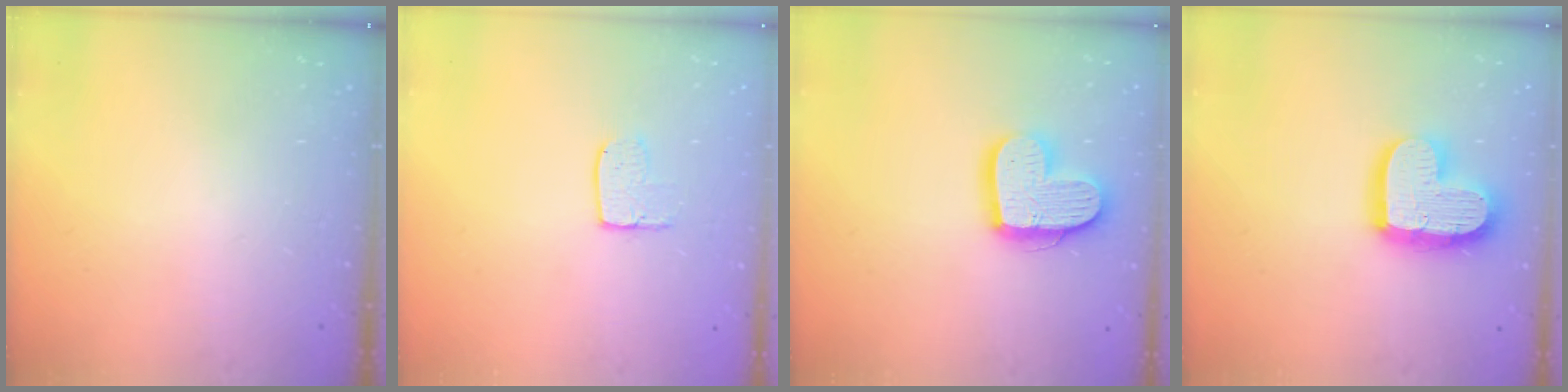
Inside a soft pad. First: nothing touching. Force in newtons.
{"total": 6.0, "press": 6.0, "slide": 0.3}
{"total": 16.1, "press": 16.1, "slide": 1.3}
{"total": 17.1, "press": 17.0, "slide": 1.5}